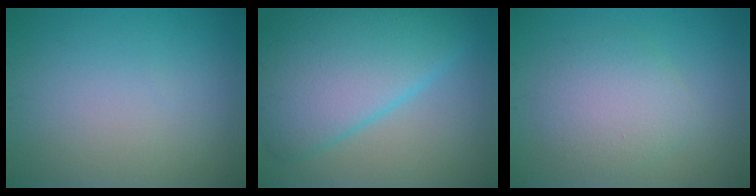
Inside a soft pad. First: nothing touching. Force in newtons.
{"total": 10.1, "press": 10.1, "slide": 0.5}
{"total": 3.8, "press": 3.8, "slide": 0.2}